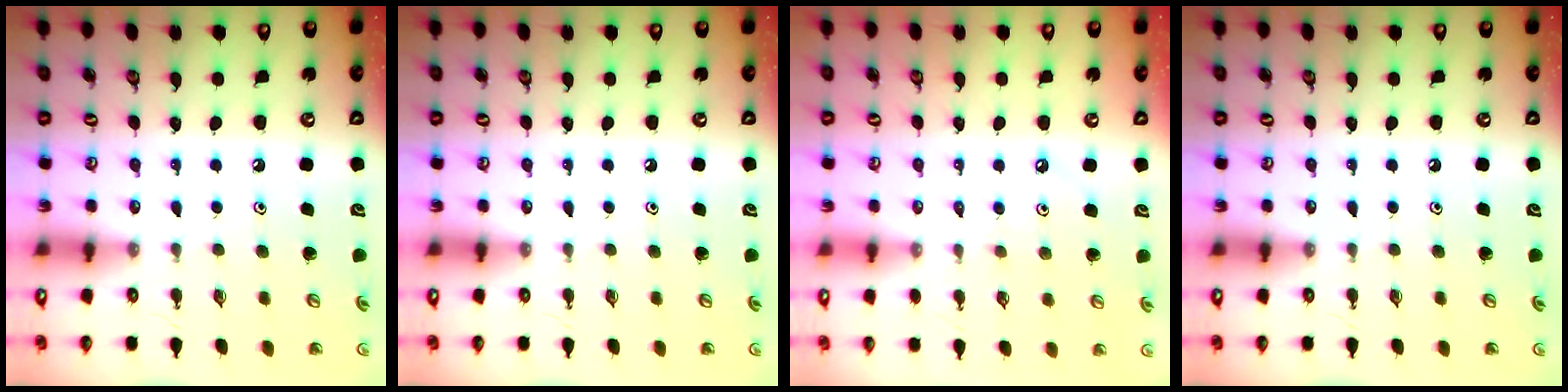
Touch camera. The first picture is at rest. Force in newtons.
{"total": 0.0}
{"total": 1.9, "press": 1.8, "slide": 0.5}
{"total": 0.0}